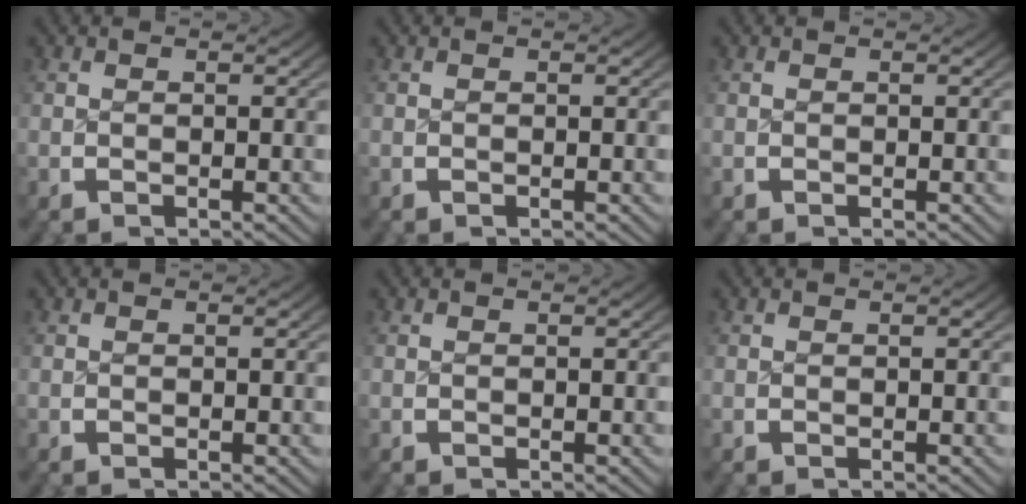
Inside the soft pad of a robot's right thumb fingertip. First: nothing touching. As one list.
[{"total": 0.0}, {"total": 0.0}, {"total": 0.0}, {"total": 0.0}, {"total": 0.0}]